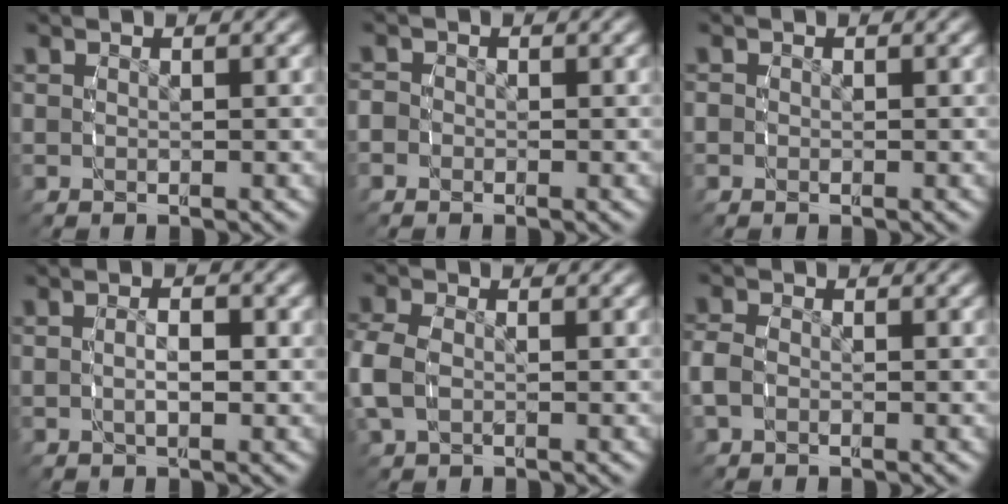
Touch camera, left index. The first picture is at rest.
{"total": 1.7, "force": [-0.6, 1.6, 0.2], "torque": [-0.012, 0.002, -0.019]}
{"total": 0.9, "force": [-0.2, 0.9, 0.1], "torque": [-0.006, 0.002, -0.006]}
{"total": 2.0, "force": [-0.2, 0.7, 1.8], "torque": [-0.034, -0.002, -0.004]}
{"total": 2.8, "force": [-0.3, 2.1, 1.7], "torque": [-0.064, -0.008, 0.003]}
{"total": 2.1, "force": [-0.6, 1.7, 1.0], "torque": [-0.039, -0.002, -0.011]}